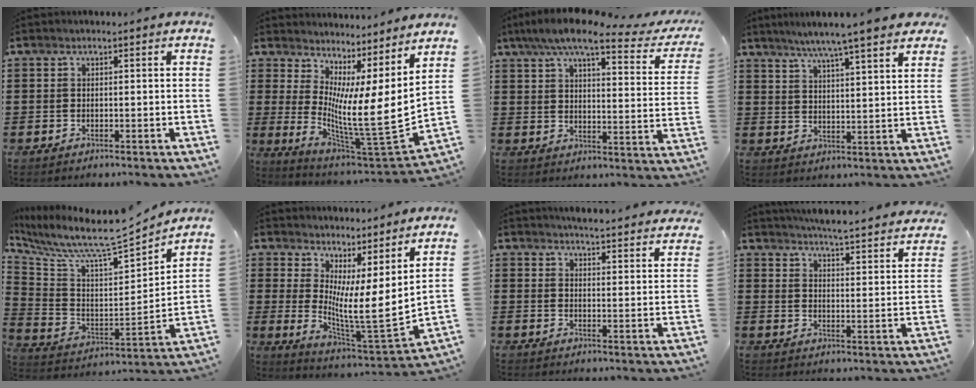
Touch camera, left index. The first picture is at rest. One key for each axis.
{"total": 9.5, "fx": 2.5, "fy": 0.8, "fz": 9.1, "tx": -0.157, "ty": -0.071, "tz": 0.038}
{"total": 9.8, "fx": 7.6, "fy": 1.2, "fz": 6.0, "tx": -0.127, "ty": -0.035, "tz": 0.127}
{"total": 6.1, "fx": 5.2, "fy": -0.4, "fz": 3.1, "tx": -0.077, "ty": -0.023, "tz": 0.088}
{"total": 6.6, "fx": 6.4, "fy": -0.2, "fz": 1.9, "tx": -0.076, "ty": -0.075, "tz": 0.097}
{"total": 7.0, "fx": 2.5, "fy": 0.6, "fz": 6.5, "tx": -0.113, "ty": -0.050, "tz": 0.041}
{"total": 4.4, "fx": 4.4, "fy": -0.5, "fz": 0.4, "tx": -0.015, "ty": -0.030, "tz": 0.075}
{"total": 4.9, "fx": 4.8, "fy": -0.7, "fz": 1.0, "tx": -0.034, "ty": -0.044, "tz": 0.077}